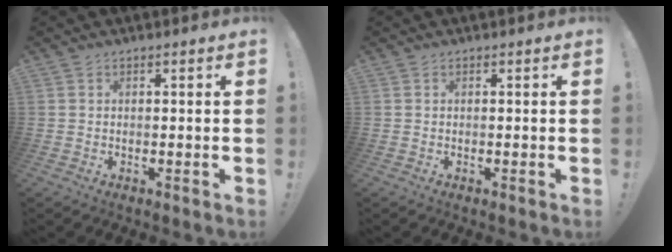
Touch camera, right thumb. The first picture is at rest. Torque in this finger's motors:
{"motor_torque": [0.00, 0.00, -0.01, 0.00, 0.00]}